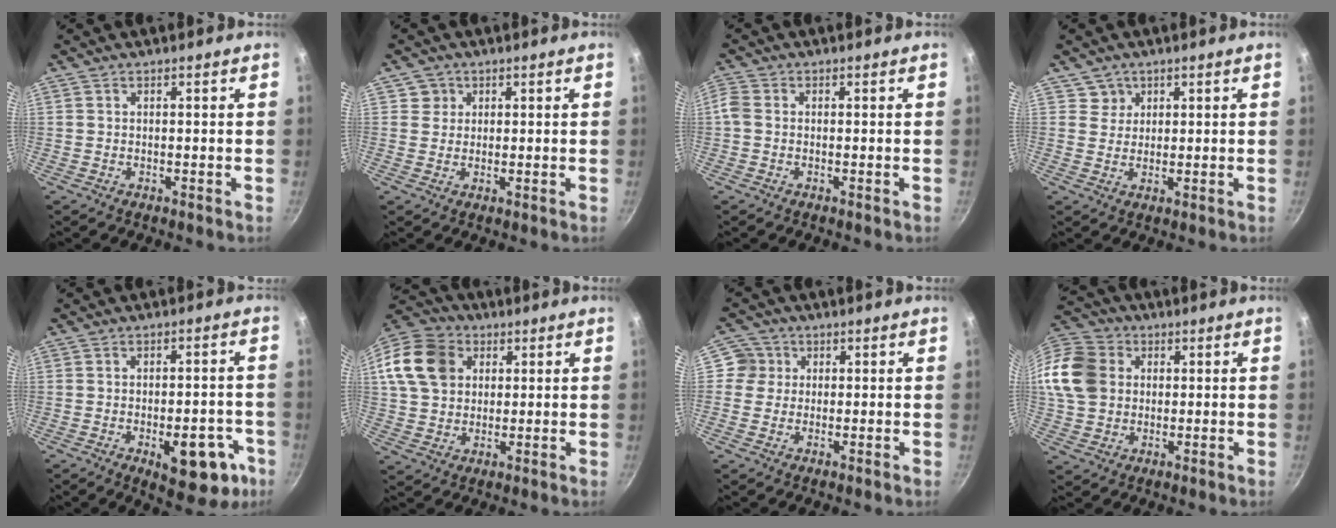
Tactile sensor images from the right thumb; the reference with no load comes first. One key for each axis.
{"total": 2.9, "fx": 0.9, "fy": 2.8, "fz": 0.2, "tx": 0.021, "ty": 0.002, "tz": 0.008}
{"total": 2.6, "fx": -0.4, "fy": 2.0, "fz": 1.6, "tx": -0.037, "ty": 0.007, "tz": -0.018}
{"total": 3.1, "fx": 1.5, "fy": 2.7, "fz": -0.1, "tx": 0.030, "ty": 0.003, "tz": 0.022}
{"total": 13.3, "fx": -5.0, "fy": 6.5, "fz": 10.4, "tx": -0.091, "ty": 0.019, "tz": -0.056}
{"total": 16.4, "fx": 4.7, "fy": 13.1, "fz": 8.8, "tx": -0.166, "ty": 0.021, "tz": 0.078}
{"total": 4.3, "fx": 0.7, "fy": 4.2, "fz": 0.6, "tx": 0.027, "ty": 0.007, "tz": 0.000}
{"total": 17.7, "fx": 2.7, "fy": 14.9, "fz": 9.2, "tx": -0.195, "ty": 0.027, "tz": 0.041}